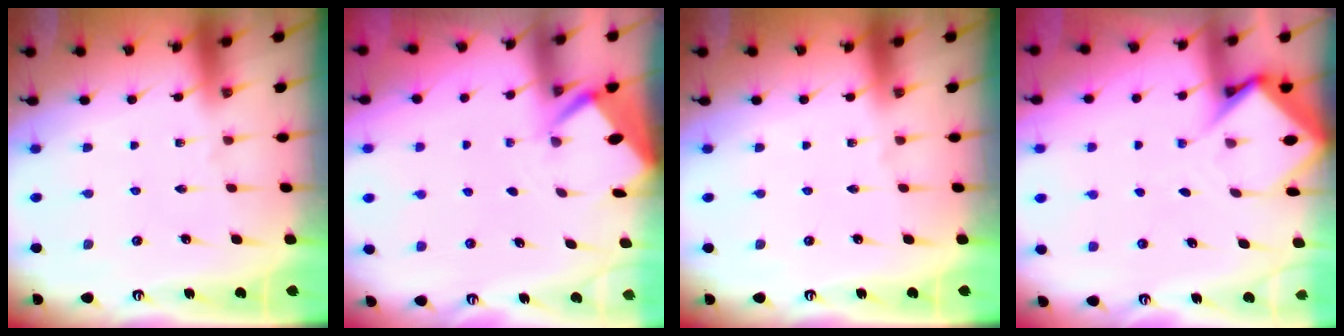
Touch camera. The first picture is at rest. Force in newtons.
{"total": 2.7, "press": 2.7, "slide": 0.3}
{"total": 0.0}
{"total": 5.8, "press": 5.8, "slide": 0.6}